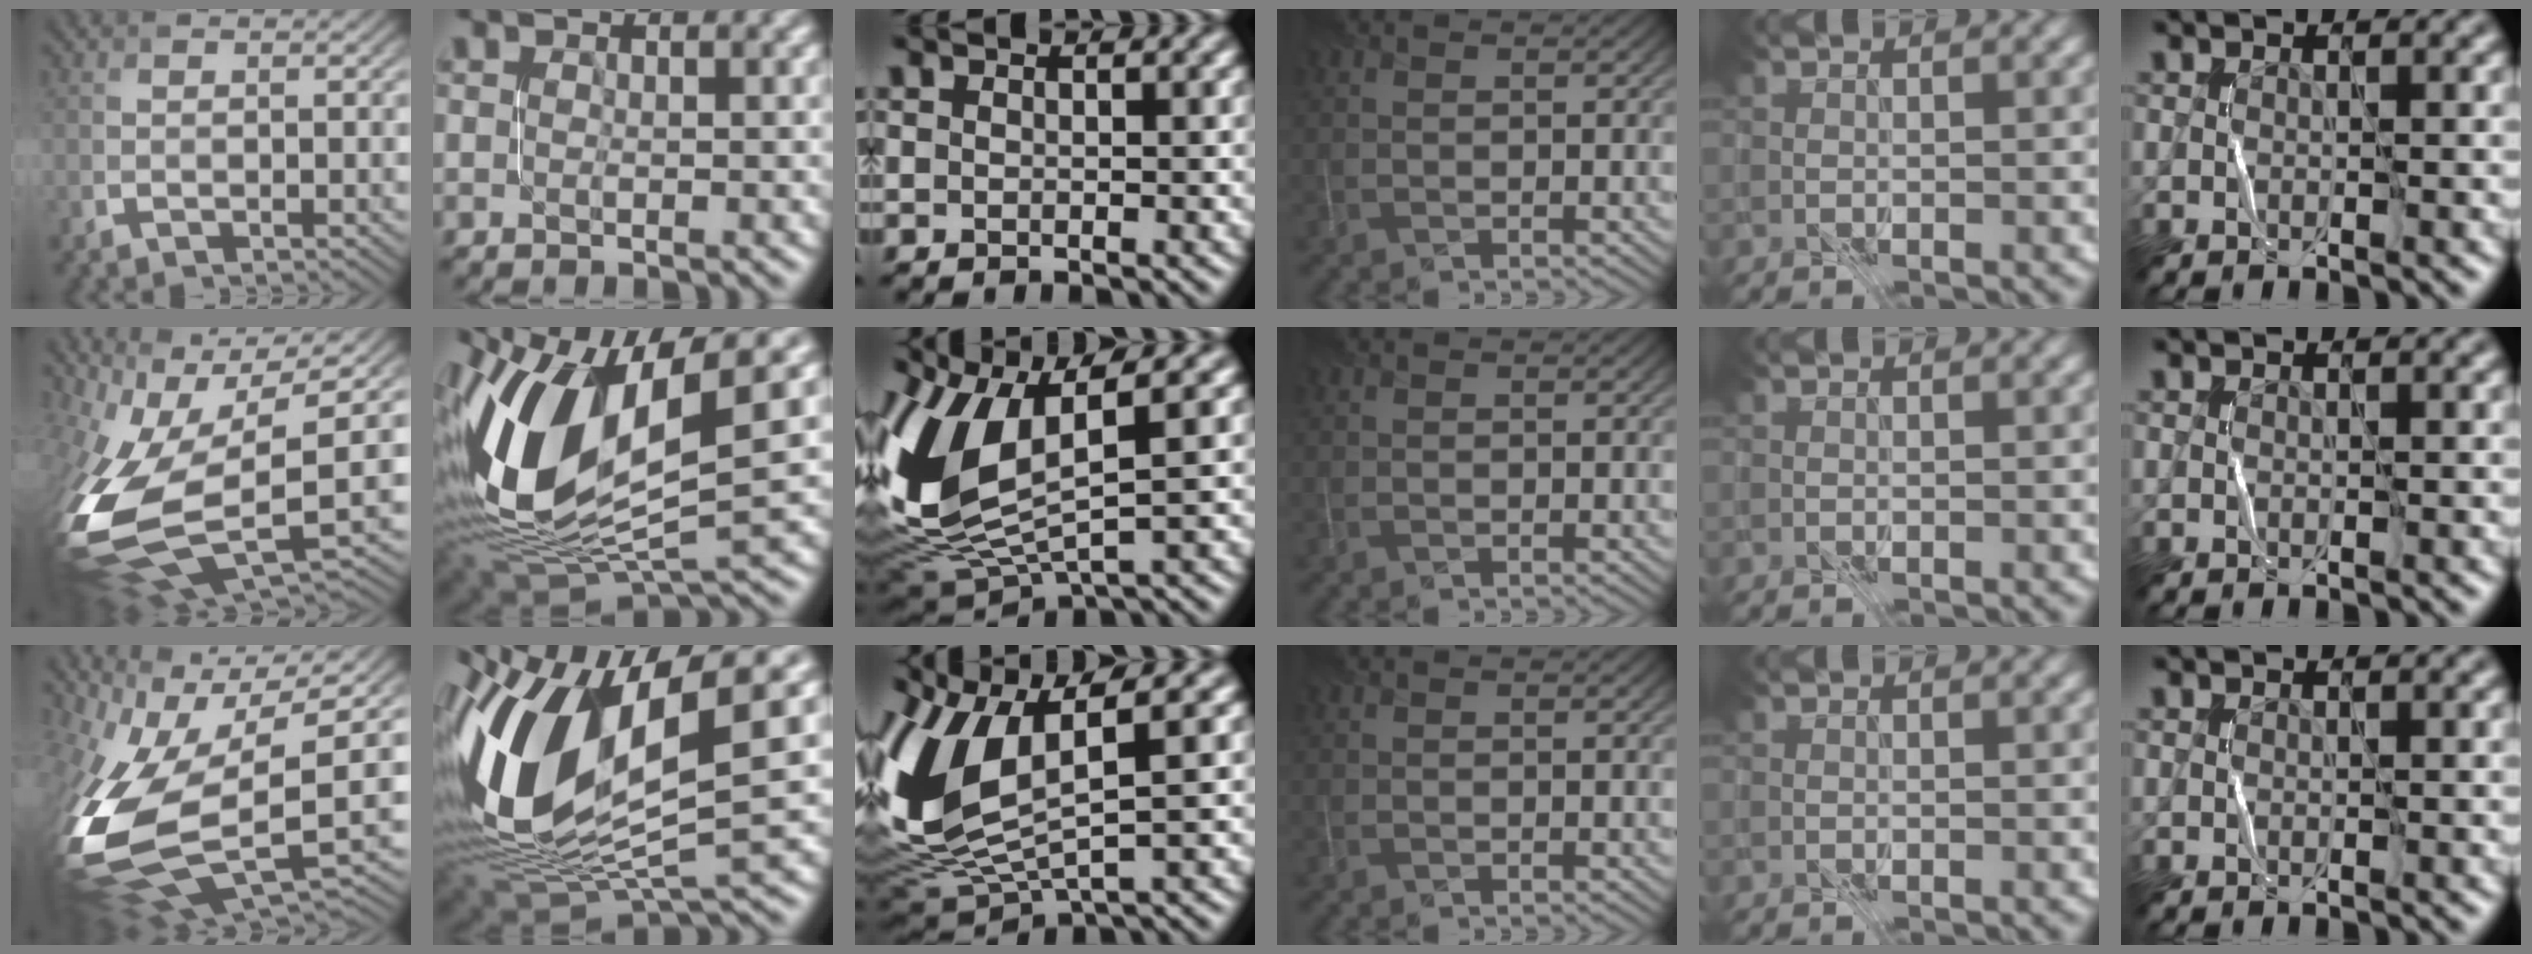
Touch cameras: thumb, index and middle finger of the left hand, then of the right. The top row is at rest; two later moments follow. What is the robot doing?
{"motion": "close", "object": "stapler"}